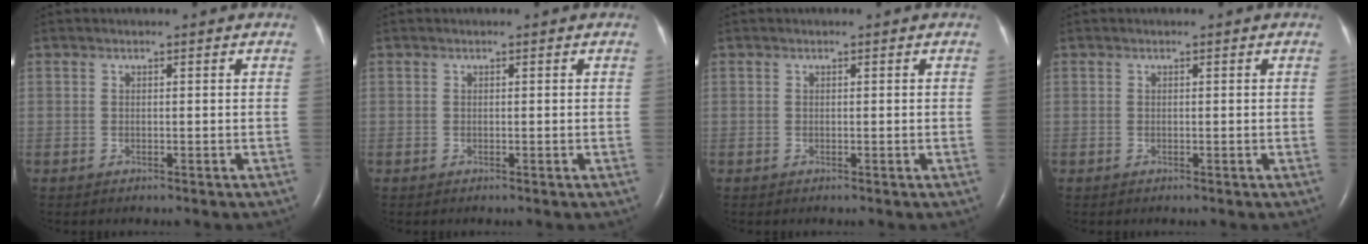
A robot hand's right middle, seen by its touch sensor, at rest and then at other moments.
{"total": 0.0}
{"total": 0.0}
{"total": 0.0}